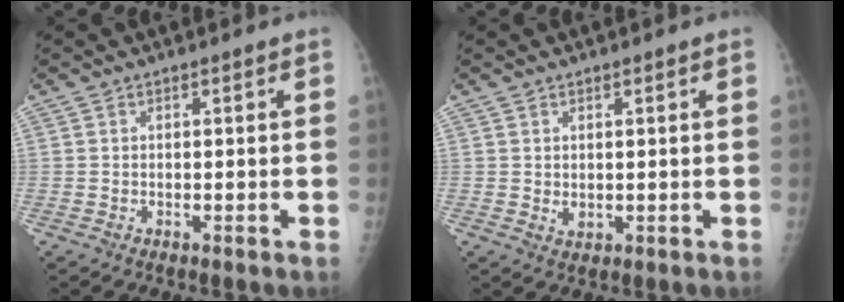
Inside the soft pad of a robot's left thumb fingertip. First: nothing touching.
{"total": 1.7, "force": [0.4, 1.3, 1.0], "torque": [-0.012, -0.005, 0.011]}